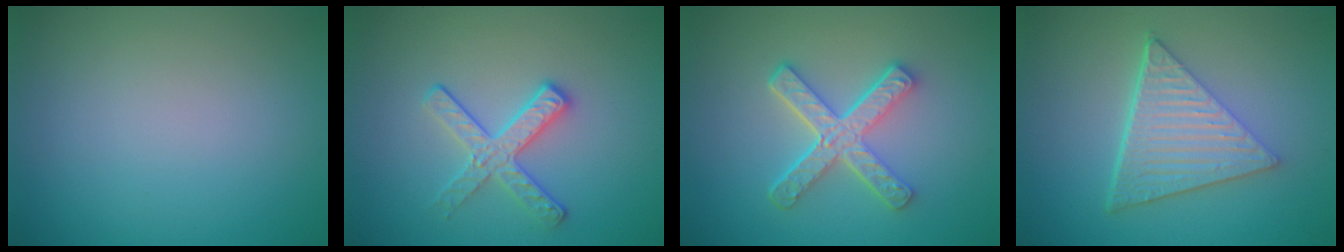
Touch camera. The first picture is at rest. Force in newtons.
{"total": 2.8, "press": 2.6, "slide": 1.1}
{"total": 4.9, "press": 3.7, "slide": 3.2}
{"total": 6.4, "press": 4.4, "slide": 4.6}